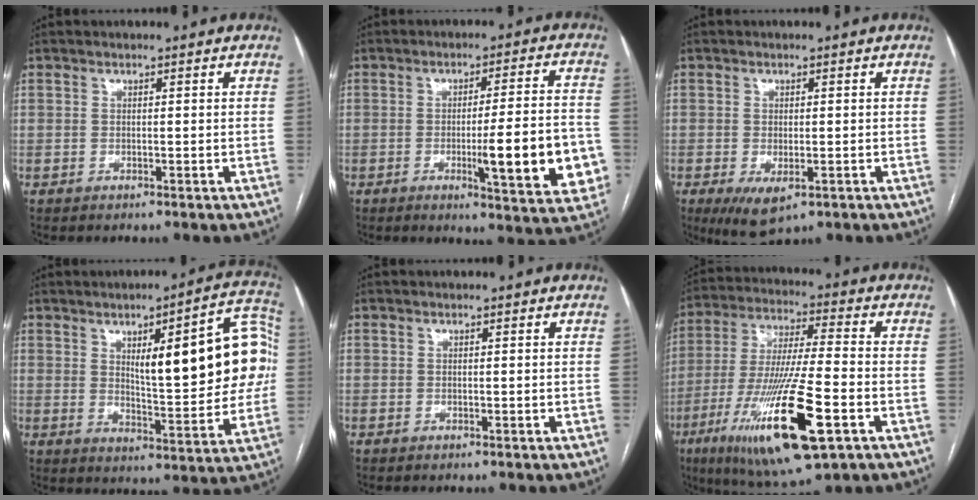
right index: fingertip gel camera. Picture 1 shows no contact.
{"total": 14.0, "force": [-3.5, 1.8, 13.4], "torque": [-0.158, 0.001, -0.040]}
{"total": 5.8, "force": [-2.6, 2.4, 4.6], "torque": [-0.079, -0.015, -0.032]}
{"total": 18.5, "force": [3.5, 4.5, 17.6], "torque": [-0.226, 0.026, 0.051]}
{"total": 0.0}
{"total": 20.3, "force": [-8.2, 2.5, 18.4], "torque": [-0.366, -0.041, -0.142]}